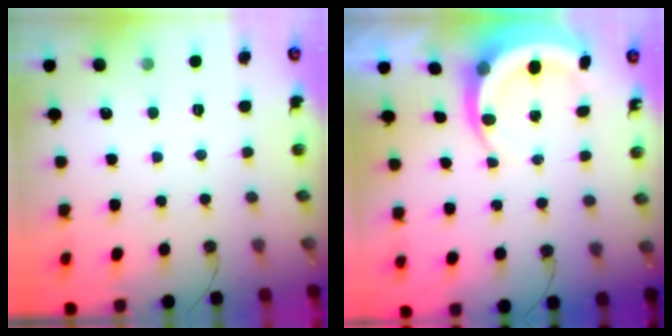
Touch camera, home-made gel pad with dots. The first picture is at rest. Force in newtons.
{"total": 5.9, "press": 5.9, "slide": 0.6}